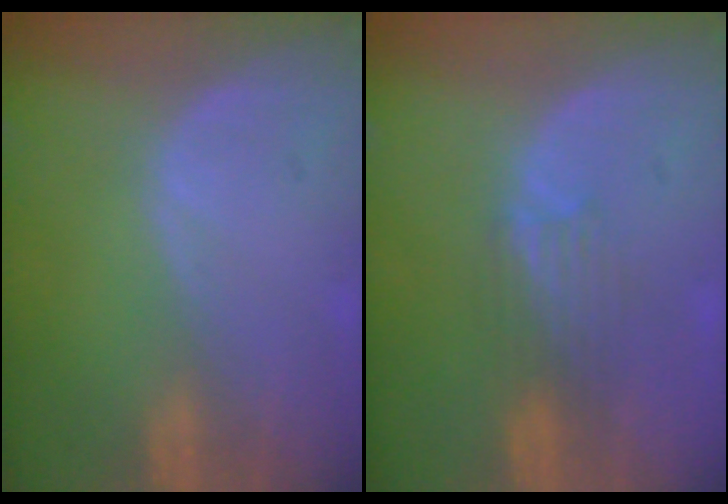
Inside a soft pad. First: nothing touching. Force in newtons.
{"total": 3.4, "press": 3.3, "slide": 0.5}